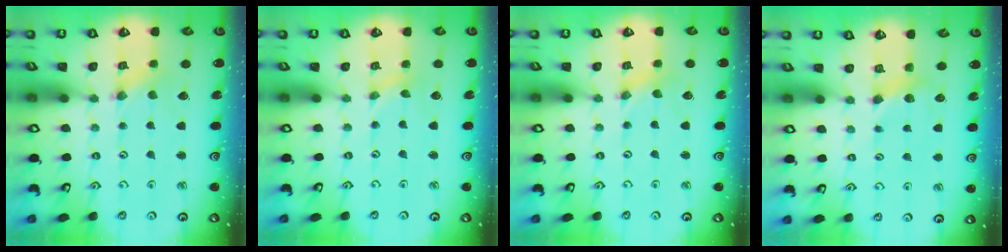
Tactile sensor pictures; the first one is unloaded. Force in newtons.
{"total": 0.0}
{"total": 0.0}
{"total": 3.3, "press": 3.3, "slide": 0.3}